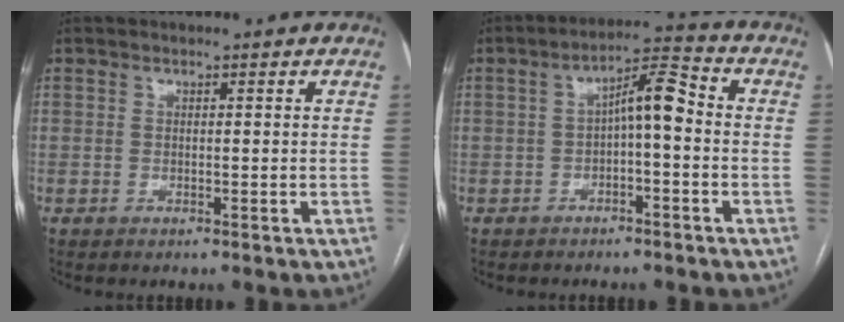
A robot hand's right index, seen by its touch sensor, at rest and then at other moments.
{"total": 6.7, "force": [-0.4, 1.7, 6.5], "torque": [-0.109, 0.032, -0.009]}